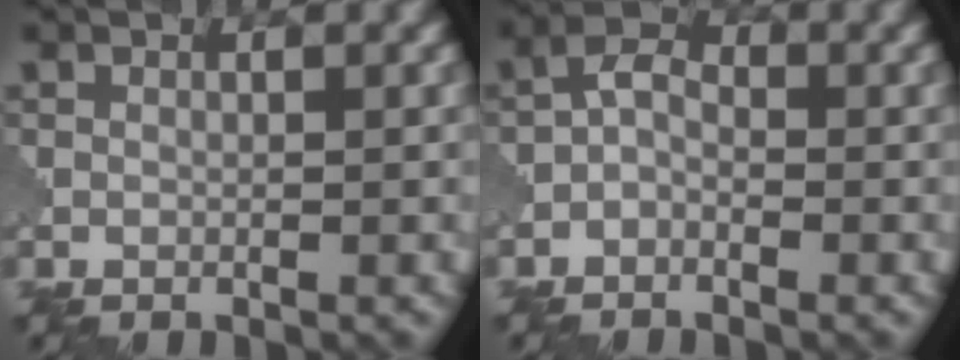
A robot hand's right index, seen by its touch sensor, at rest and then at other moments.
{"total": 2.1, "force": [-1.1, 1.2, 1.2], "torque": [-0.021, 0.011, -0.029]}